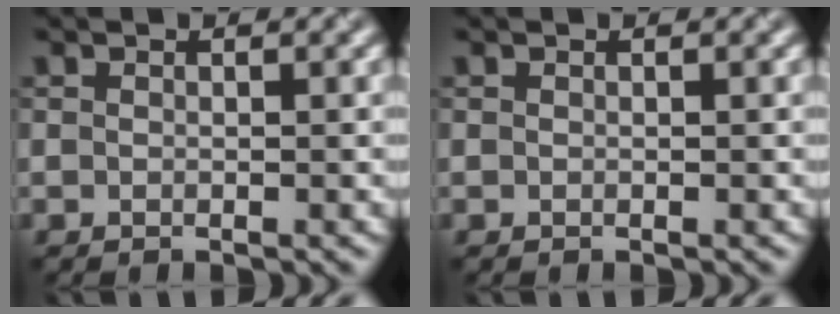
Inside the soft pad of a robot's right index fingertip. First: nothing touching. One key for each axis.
{"total": 0.0}